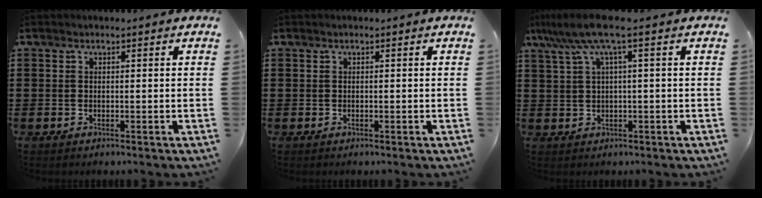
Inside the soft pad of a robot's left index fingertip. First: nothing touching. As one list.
[{"total": 0.0}, {"total": 6.3, "force": [1.9, 0.6, 6.0], "torque": [-0.140, -0.009, 0.024]}]